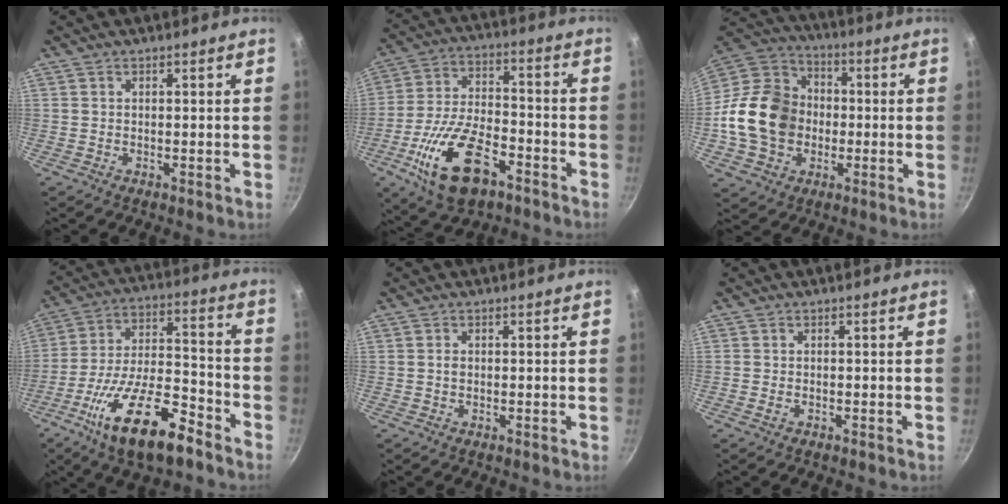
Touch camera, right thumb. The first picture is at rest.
{"total": 17.7, "force": [-8.3, 8.7, 12.9], "torque": [-0.236, 0.033, -0.152]}
{"total": 18.6, "force": [-2.1, 15.2, 10.6], "torque": [-0.170, 0.036, -0.046]}
{"total": 19.5, "force": [-11.3, 7.1, 14.2], "torque": [-0.238, 0.052, -0.203]}
{"total": 1.1, "force": [0.0, 0.8, 0.7], "torque": [-0.011, 0.003, 0.000]}
{"total": 1.0, "force": [-0.5, 0.6, 0.6], "torque": [-0.017, 0.003, -0.011]}